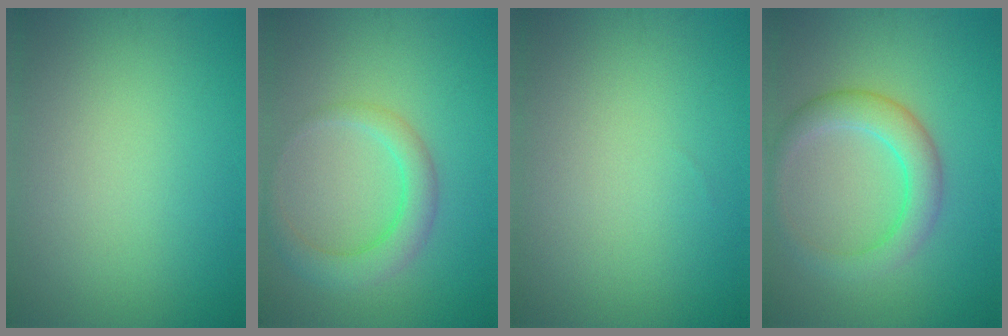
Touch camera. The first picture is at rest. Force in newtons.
{"total": 3.2, "press": 3.2, "slide": 0.2}
{"total": 0.0}
{"total": 4.0, "press": 4.0, "slide": 0.3}